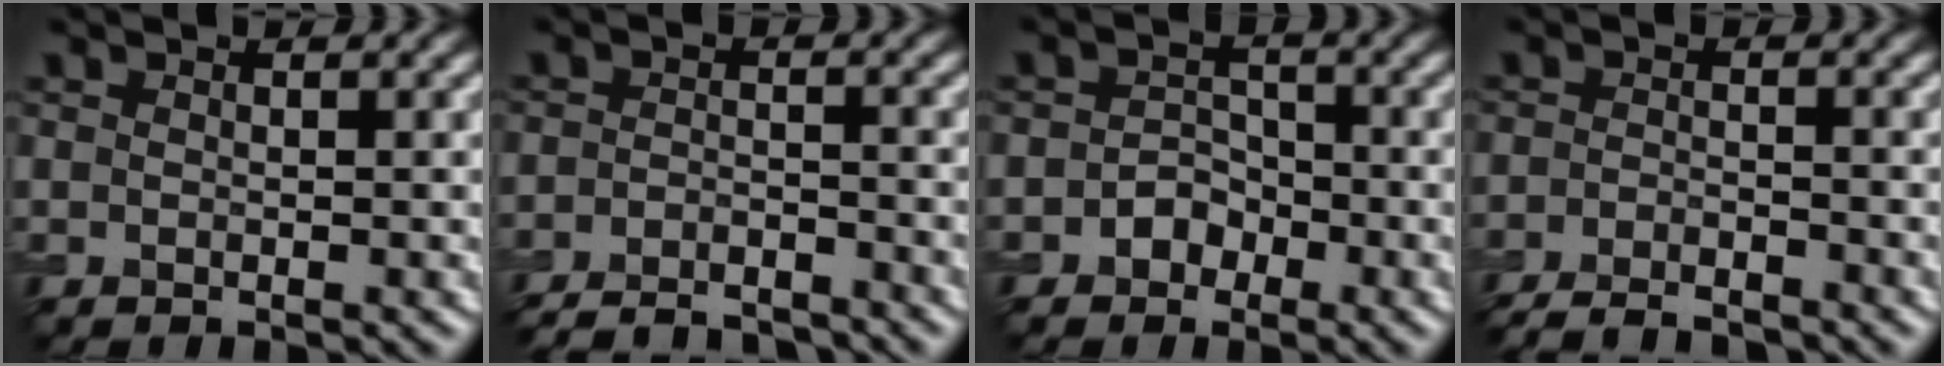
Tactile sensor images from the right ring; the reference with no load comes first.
{"total": 5.3, "force": [-4.8, 1.0, 1.9], "torque": [-0.030, -0.011, -0.081]}
{"total": 2.2, "force": [-1.1, 1.7, 0.8], "torque": [-0.009, 0.006, -0.022]}
{"total": 4.8, "force": [-4.3, 0.9, 1.9], "torque": [-0.036, -0.014, -0.077]}